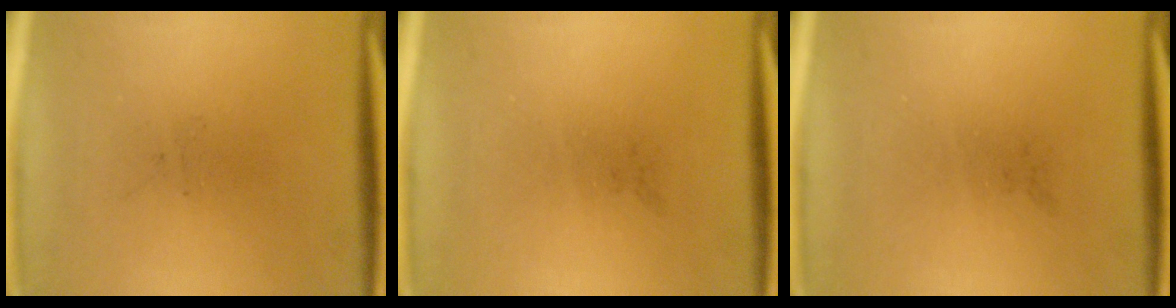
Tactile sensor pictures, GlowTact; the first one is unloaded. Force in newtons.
{"total": 0.0}
{"total": 0.0}